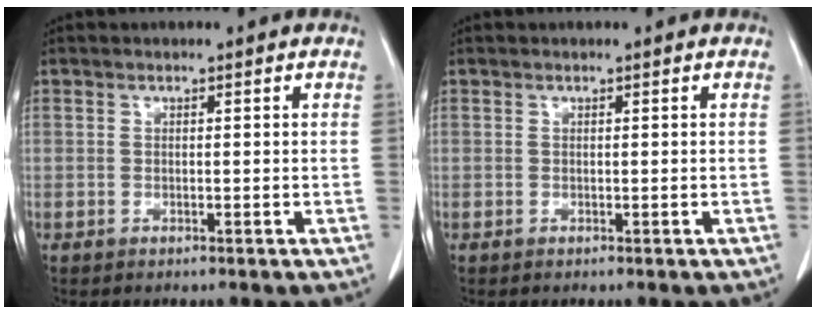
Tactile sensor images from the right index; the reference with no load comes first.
{"total": 0.0}